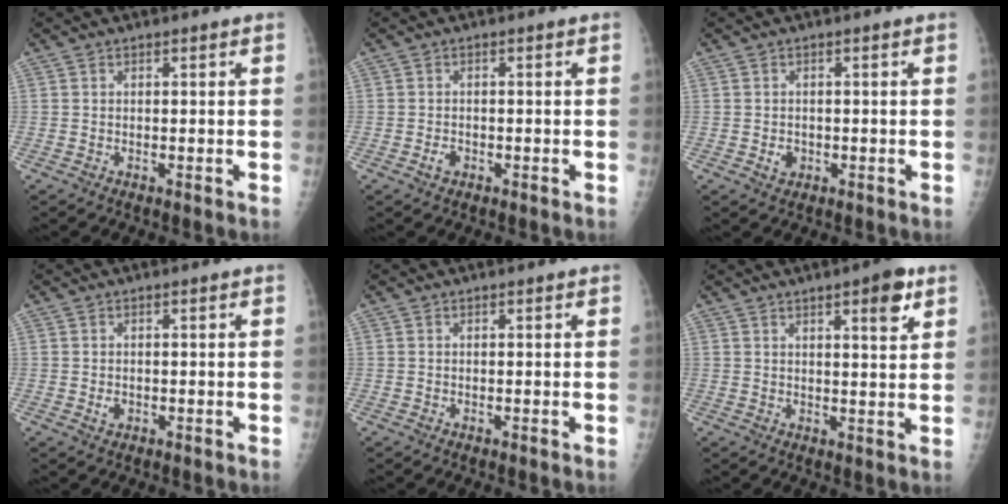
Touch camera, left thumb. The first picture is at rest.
{"total": 1.5, "force": [-0.7, 1.1, 0.8], "torque": [-0.013, 0.004, -0.013]}
{"total": 2.0, "force": [-0.5, 1.6, 0.9], "torque": [-0.007, 0.003, -0.004]}
{"total": 1.3, "force": [-0.3, 1.0, 0.7], "torque": [-0.009, 0.001, -0.002]}
{"total": 0.0}
{"total": 6.1, "force": [3.5, 1.5, 4.8], "torque": [-0.057, -0.017, 0.044]}